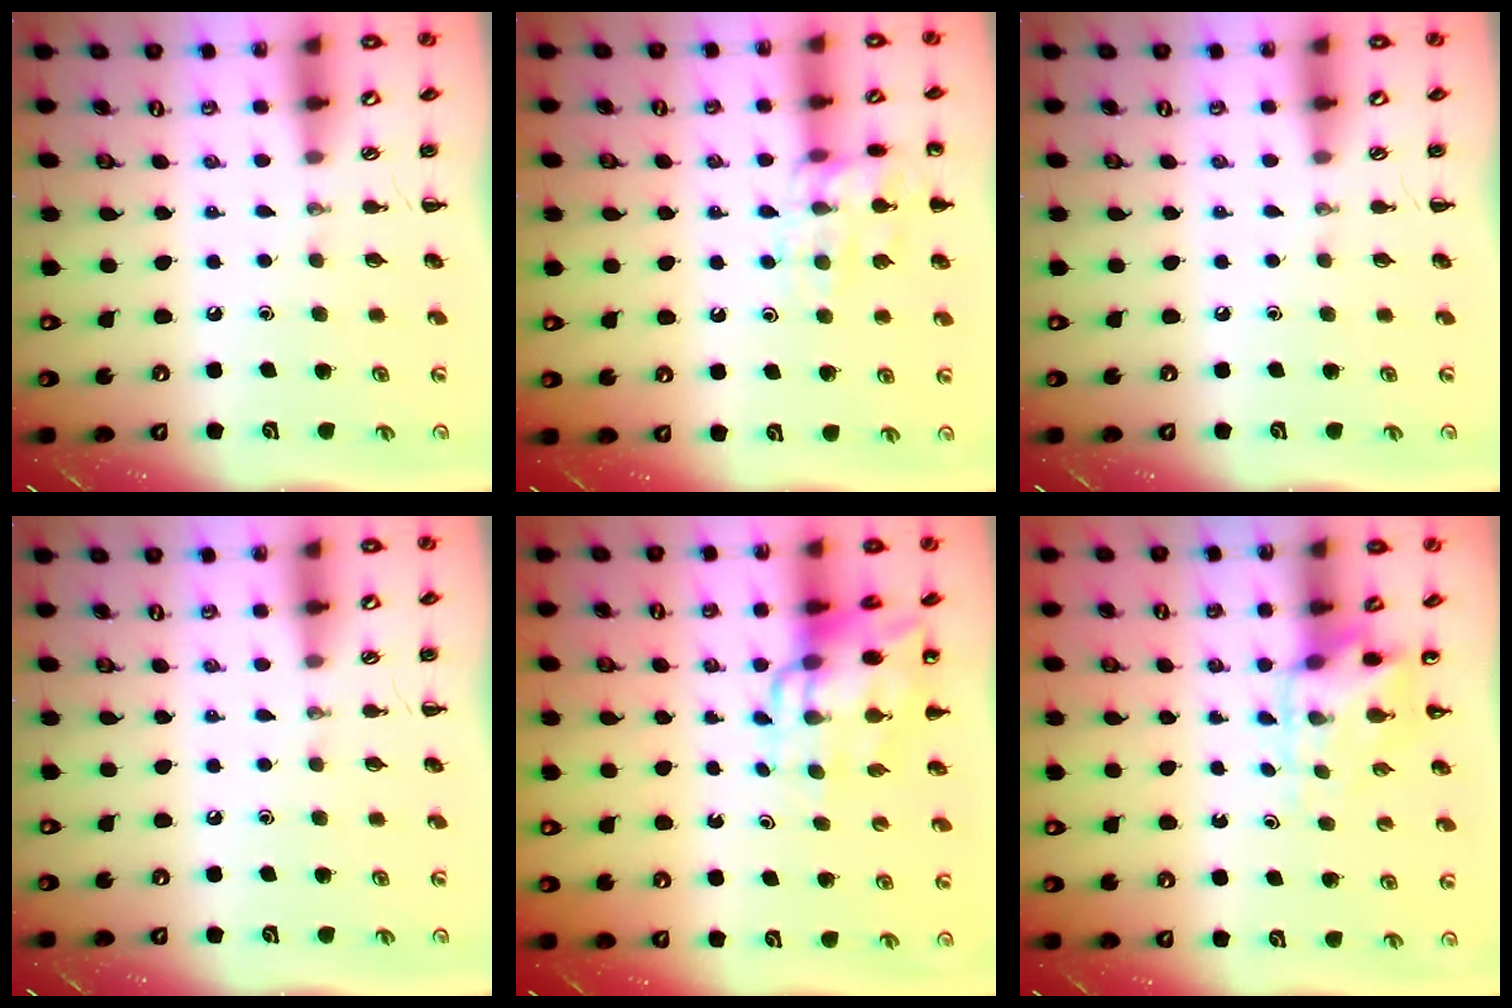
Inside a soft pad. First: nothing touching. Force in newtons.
{"total": 13.3, "press": 13.3, "slide": 0.9}
{"total": 0.0}
{"total": 0.0}
{"total": 11.0, "press": 10.5, "slide": 3.4}
{"total": 4.6, "press": 4.5, "slide": 1.0}